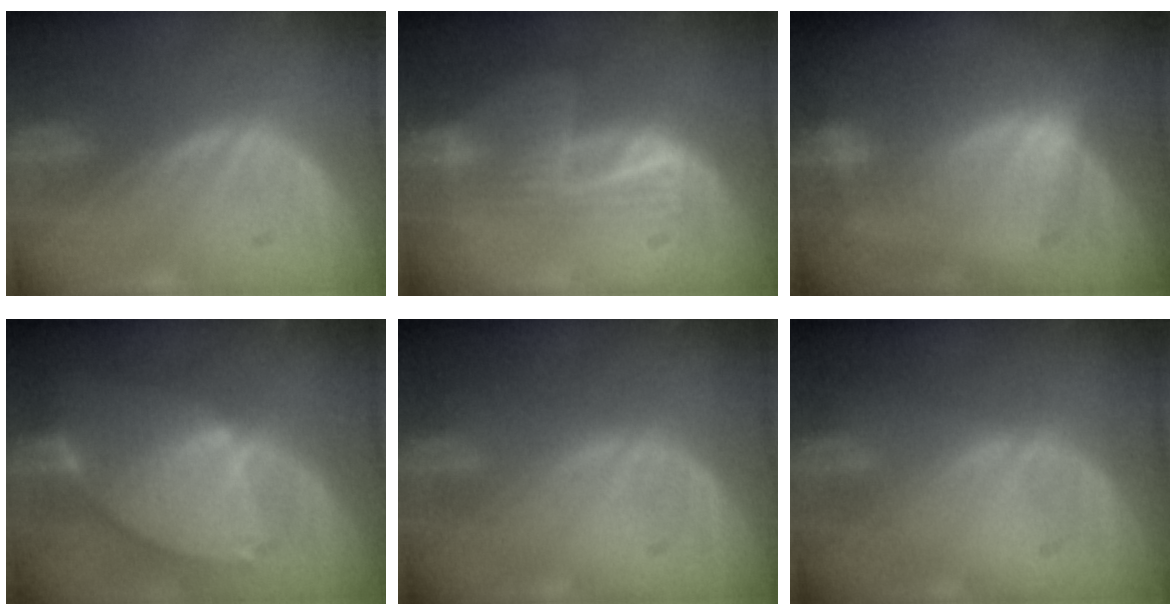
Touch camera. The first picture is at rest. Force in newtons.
{"total": 6.8, "press": 5.6, "slide": 4.0}
{"total": 7.1, "press": 6.2, "slide": 3.5}
{"total": 8.6, "press": 7.5, "slide": 4.2}
{"total": 0.0}
{"total": 0.0}